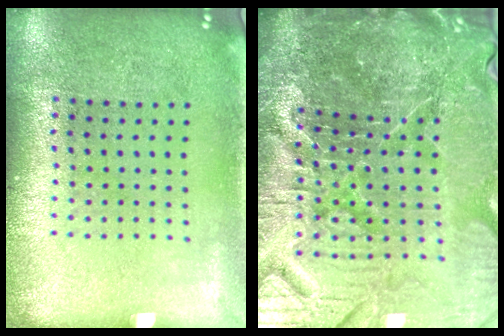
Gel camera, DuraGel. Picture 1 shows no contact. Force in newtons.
{"total": 6.9, "press": 6.2, "slide": 3.0}